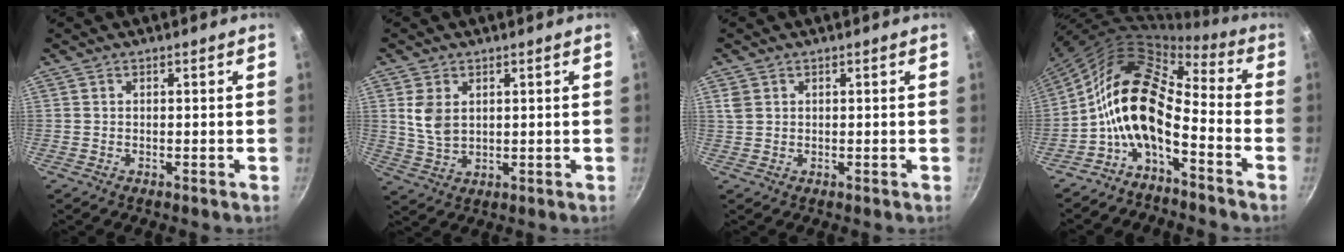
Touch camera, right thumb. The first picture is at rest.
{"total": 6.1, "force": [1.8, 4.0, 4.2], "torque": [-0.077, -0.016, 0.040]}
{"total": 2.2, "force": [0.9, 1.8, 1.0], "torque": [-0.016, 0.002, 0.019]}
{"total": 14.7, "force": [-4.9, 7.6, 11.6], "torque": [-0.206, 0.071, -0.113]}